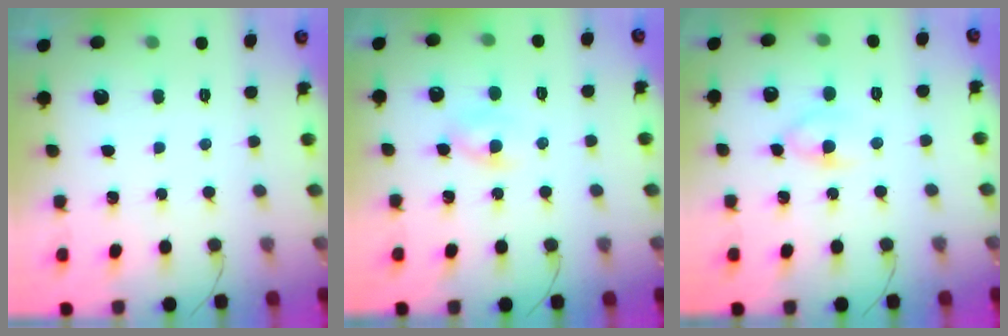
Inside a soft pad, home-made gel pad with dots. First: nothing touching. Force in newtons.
{"total": 2.4, "press": 2.2, "slide": 1.0}
{"total": 4.6, "press": 4.4, "slide": 1.5}